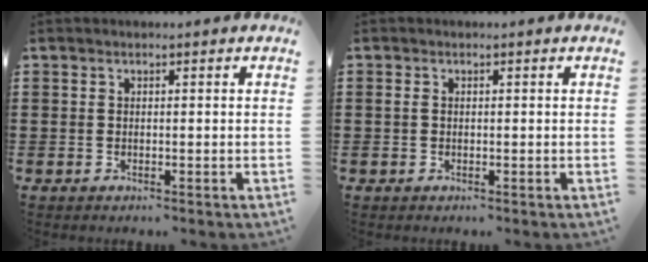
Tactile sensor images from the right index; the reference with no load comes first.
{"total": 0.6, "force": [-0.2, 0.4, 0.4], "torque": [-0.009, 0.002, -0.004]}